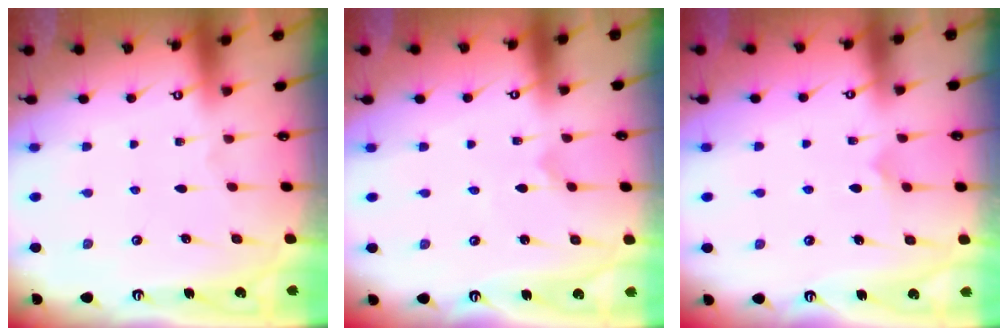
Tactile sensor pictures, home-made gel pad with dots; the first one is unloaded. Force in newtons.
{"total": 0.0}
{"total": 5.2, "press": 5.2, "slide": 0.3}